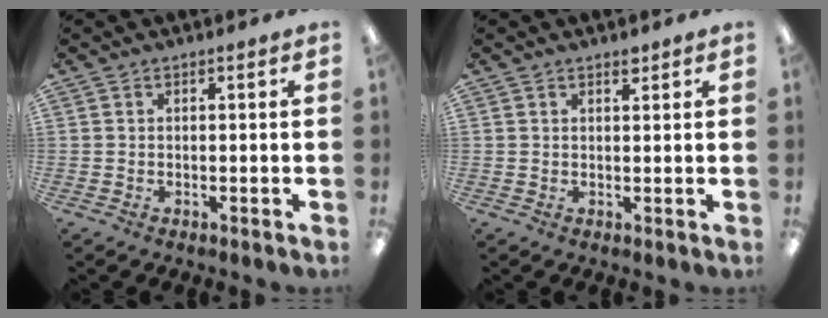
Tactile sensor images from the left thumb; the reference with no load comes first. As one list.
[{"total": 1.5, "force": [1.3, 0.5, 0.6], "torque": [-0.006, -0.004, 0.022]}]